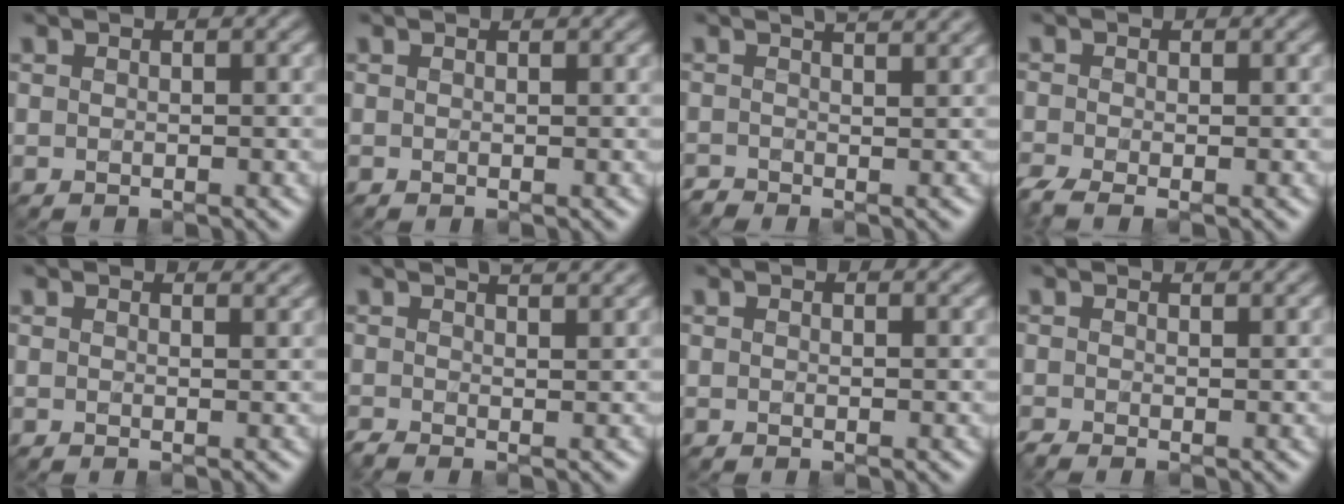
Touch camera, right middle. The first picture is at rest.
{"total": 0.5, "force": [0.3, 0.1, 0.4], "torque": [-0.003, 0.002, 0.002]}
{"total": 2.4, "force": [0.5, 0.9, 2.1], "torque": [-0.019, 0.004, -0.007]}
{"total": 2.9, "force": [-2.0, 0.8, 1.9], "torque": [-0.044, -0.011, -0.047]}
{"total": 1.7, "force": [1.4, 0.4, 0.8], "torque": [-0.003, -0.003, 0.006]}
{"total": 3.5, "force": [1.0, 1.4, 3.1], "torque": [-0.028, 0.014, -0.005]}
{"total": 0.8, "force": [0.6, 0.1, 0.4], "torque": [-0.003, -0.001, 0.004]}
{"total": 1.7, "force": [-0.2, 0.5, 1.6], "torque": [-0.029, -0.002, -0.013]}